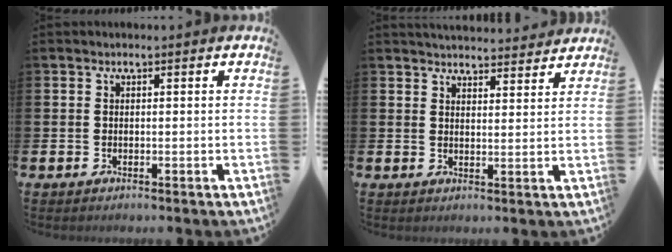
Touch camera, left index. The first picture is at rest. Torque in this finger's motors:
{"motor_torque": [1.09, -1.05, 0.41, 0.08]}